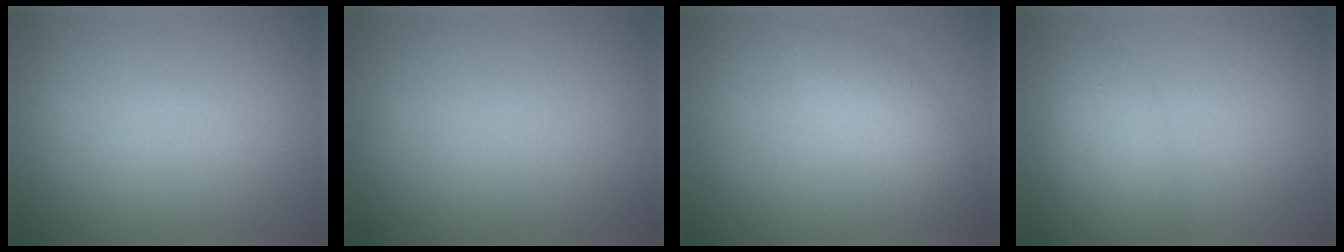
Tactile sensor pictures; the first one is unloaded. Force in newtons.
{"total": 0.0}
{"total": 3.0, "press": 3.0, "slide": 0.1}
{"total": 3.0, "press": 3.0, "slide": 0.1}